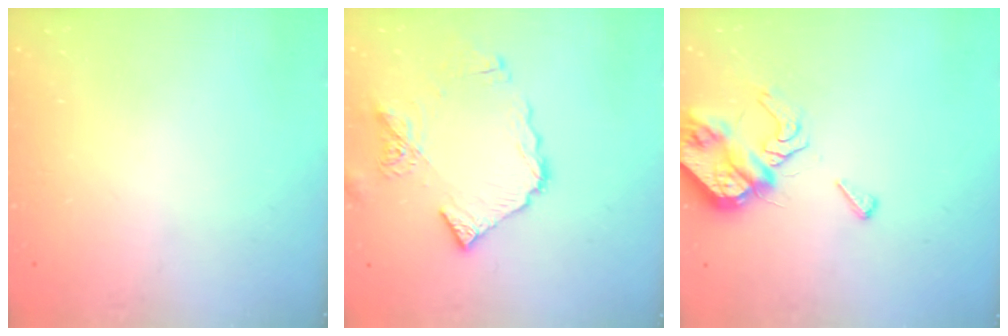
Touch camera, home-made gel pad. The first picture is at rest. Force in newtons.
{"total": 12.6, "press": 12.5, "slide": 1.6}
{"total": 8.3, "press": 8.3, "slide": 0.4}